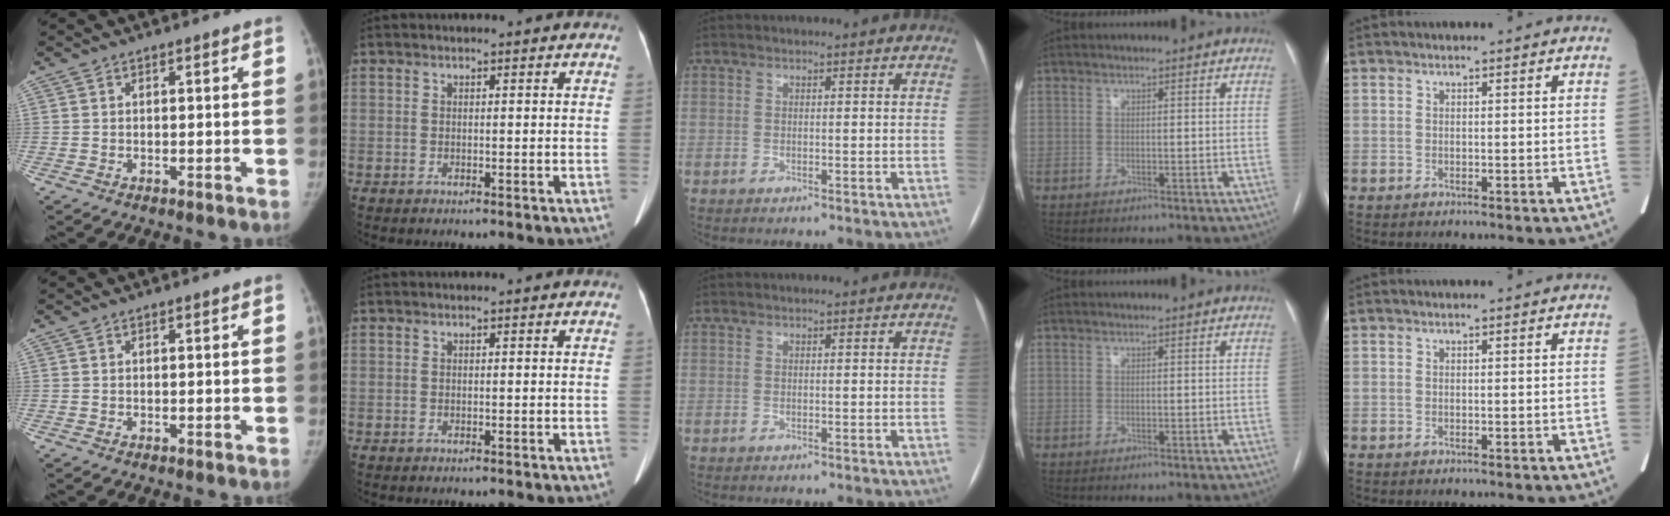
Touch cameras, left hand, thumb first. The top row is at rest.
{}